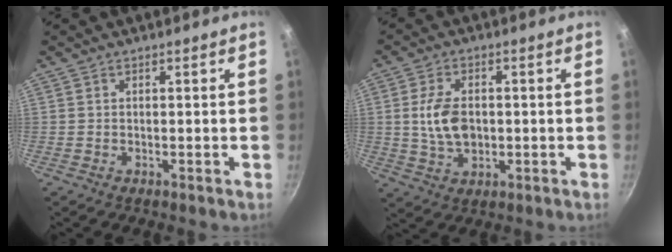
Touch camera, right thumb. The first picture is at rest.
{"total": 8.4, "force": [0.2, 5.4, 6.5], "torque": [-0.111, 0.001, 0.005]}